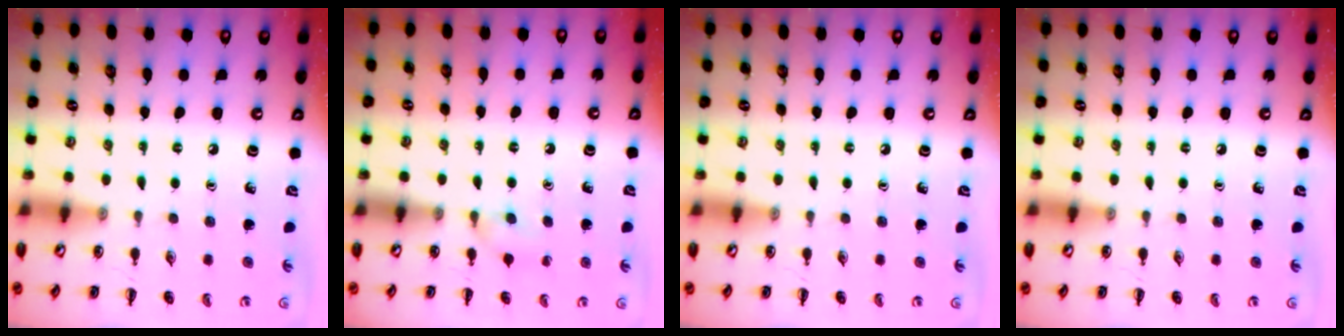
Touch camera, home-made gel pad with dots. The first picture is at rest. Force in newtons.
{"total": 5.4, "press": 5.0, "slide": 2.0}
{"total": 0.0}
{"total": 0.0}